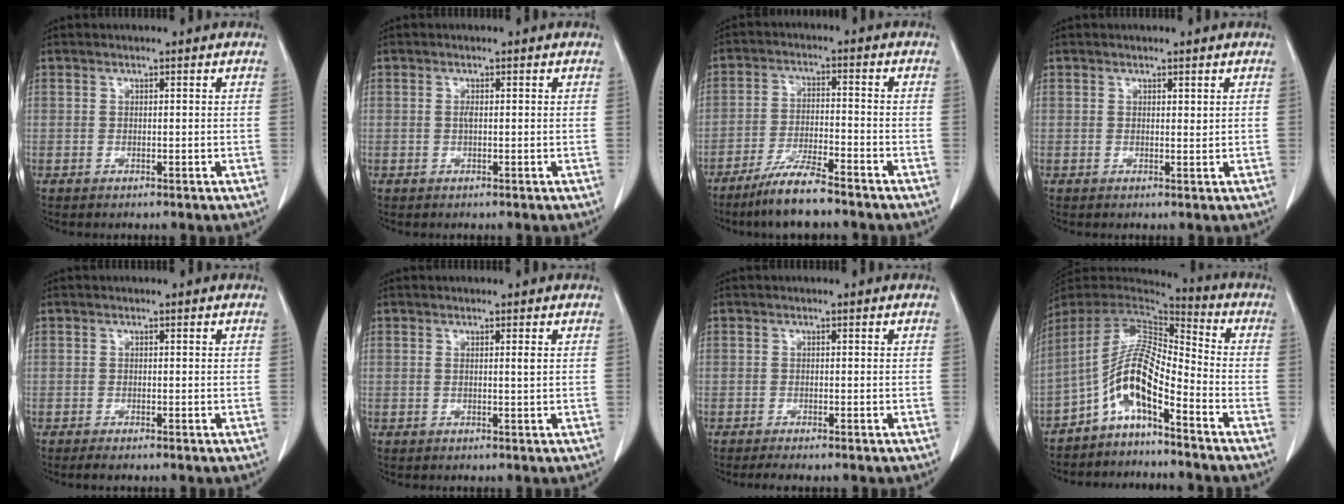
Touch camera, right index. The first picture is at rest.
{"total": 0.7, "force": [0.0, 0.1, 0.6], "torque": [-0.015, -0.001, -0.001]}
{"total": 7.5, "force": [-6.1, 0.3, 4.4], "torque": [-0.089, -0.021, -0.116]}
{"total": 0.5, "force": [0.4, 0.2, 0.3], "torque": [-0.006, -0.004, 0.006]}
{"total": 1.1, "force": [-0.9, -0.2, 0.6], "torque": [-0.014, -0.005, -0.014]}
{"total": 0.9, "force": [0.3, -0.2, 0.8], "torque": [-0.016, -0.001, 0.004]}
{"total": 2.1, "force": [-1.8, -0.2, 1.1], "torque": [-0.016, -0.006, -0.026]}
{"total": 10.0, "force": [-5.5, 1.9, 8.1], "torque": [-0.155, 0.024, -0.100]}